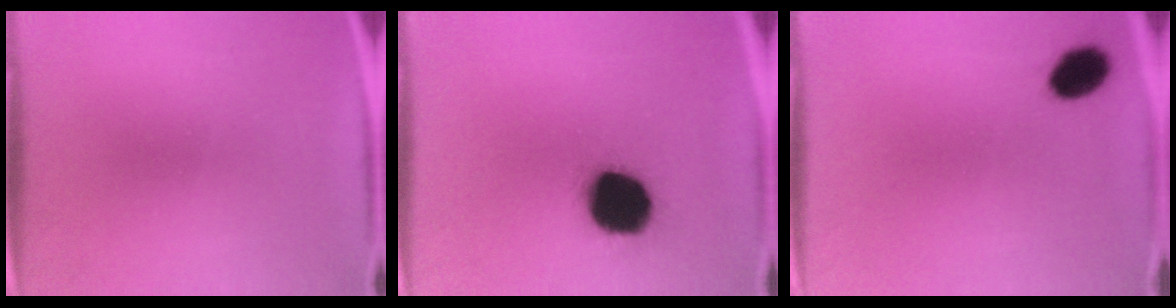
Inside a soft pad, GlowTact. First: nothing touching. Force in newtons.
{"total": 18.9}
{"total": 6.2}